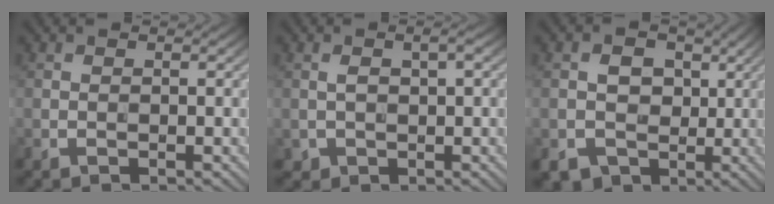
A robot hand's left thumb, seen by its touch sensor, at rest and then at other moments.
{"total": 2.9, "force": [0.4, 1.7, 2.4], "torque": [-0.054, -0.001, 0.011]}
{"total": 6.0, "force": [-0.5, 5.6, 2.3], "torque": [-0.037, 0.000, -0.018]}